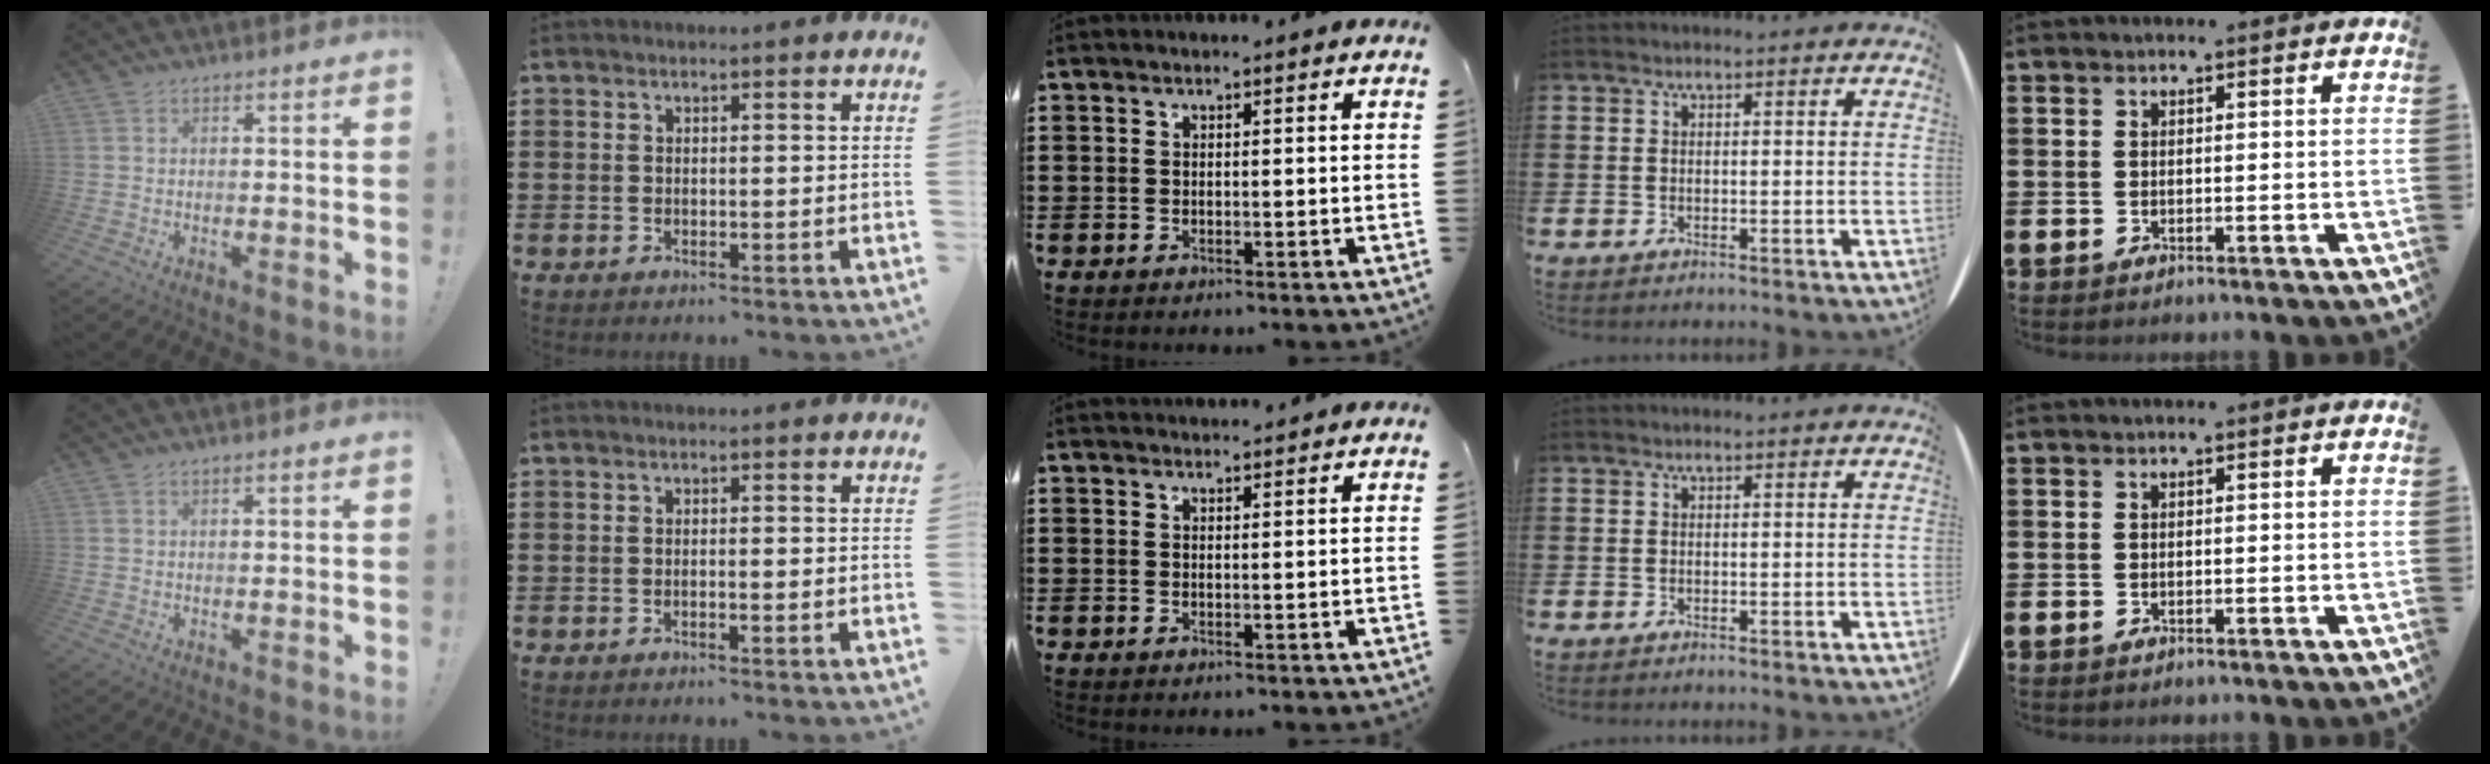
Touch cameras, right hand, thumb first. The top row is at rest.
{"thumb": {"total": 0.6, "force": [0.3, -0.1, 0.5], "torque": [-0.014, 0.002, 0.006]}, "index": {"total": 0.6, "force": [-0.3, -0.1, 0.5], "torque": [-0.009, -0.003, -0.005]}, "middle": {"total": 1.2, "force": [1.2, 0.0, -0.1], "torque": [-0.002, -0.003, 0.024]}}